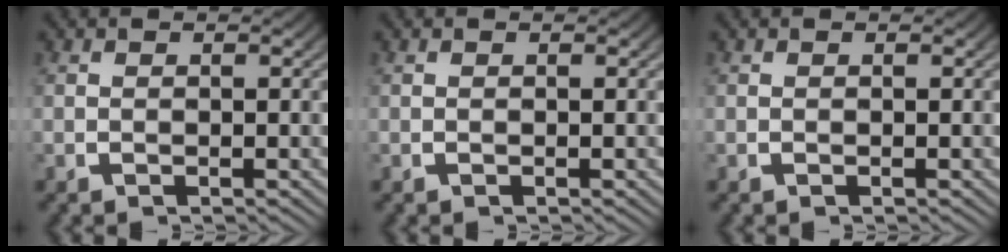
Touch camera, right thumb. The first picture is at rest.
{"total": 0.0}
{"total": 0.0}